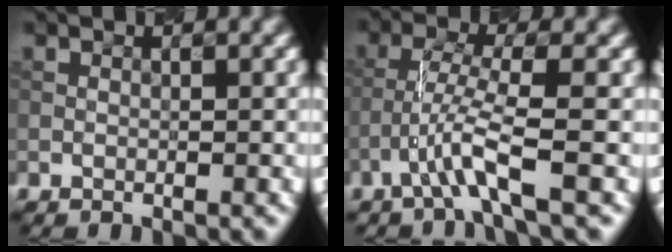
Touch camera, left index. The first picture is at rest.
{"total": 3.6, "force": [-1.8, 0.0, 3.2], "torque": [-0.068, 0.008, -0.045]}